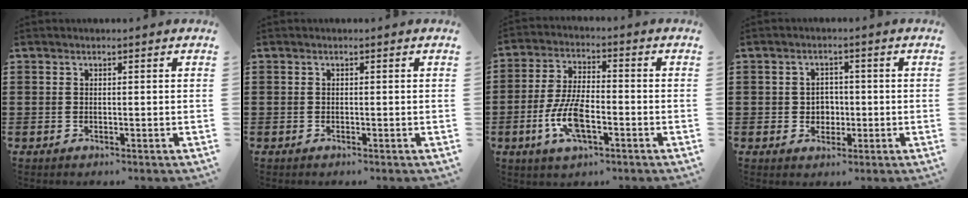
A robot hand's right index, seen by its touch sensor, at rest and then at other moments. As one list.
[{"total": 0.0}, {"total": 8.7, "force": [-3.0, 3.5, 7.4], "torque": [-0.170, -0.010, -0.059]}, {"total": 2.7, "force": [-0.2, 2.6, 0.9], "torque": [-0.018, 0.005, -0.011]}]